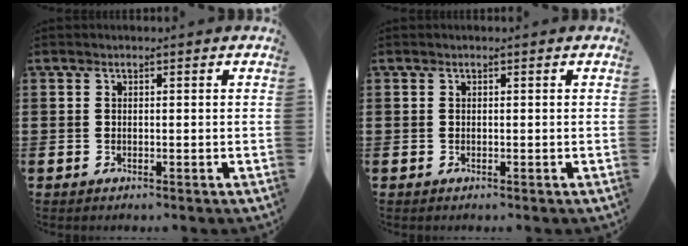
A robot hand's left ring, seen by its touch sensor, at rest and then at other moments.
{"total": 0.0}